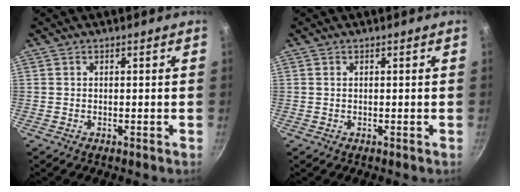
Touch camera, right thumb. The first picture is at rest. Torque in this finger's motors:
{"motor_torque": [0.21, 0.04, 0.06, -0.33, -0.02]}